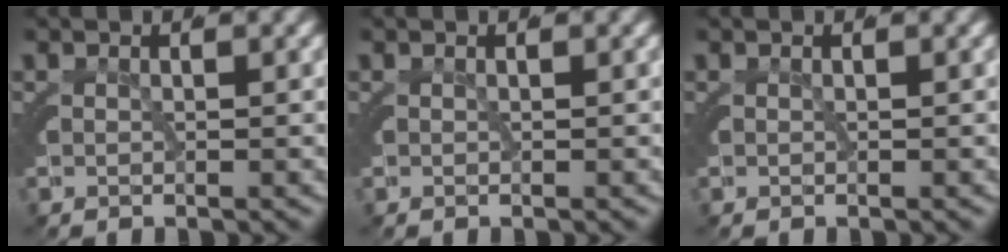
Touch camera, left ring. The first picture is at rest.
{"total": 0.0}
{"total": 1.7, "force": [-0.2, -1.6, -0.6], "torque": [0.024, -0.004, 0.000]}